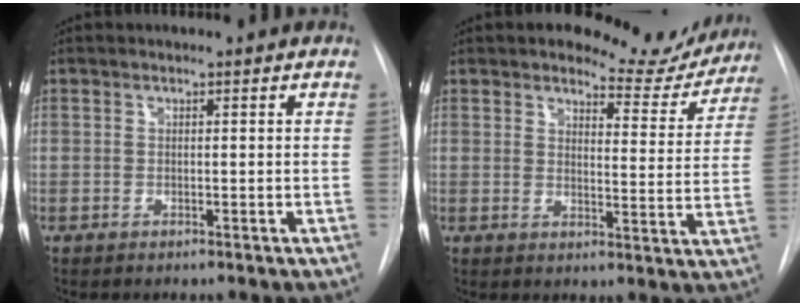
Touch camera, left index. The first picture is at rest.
{"total": 9.6, "force": [9.1, 3.0, 1.1], "torque": [0.004, -0.031, 0.097]}